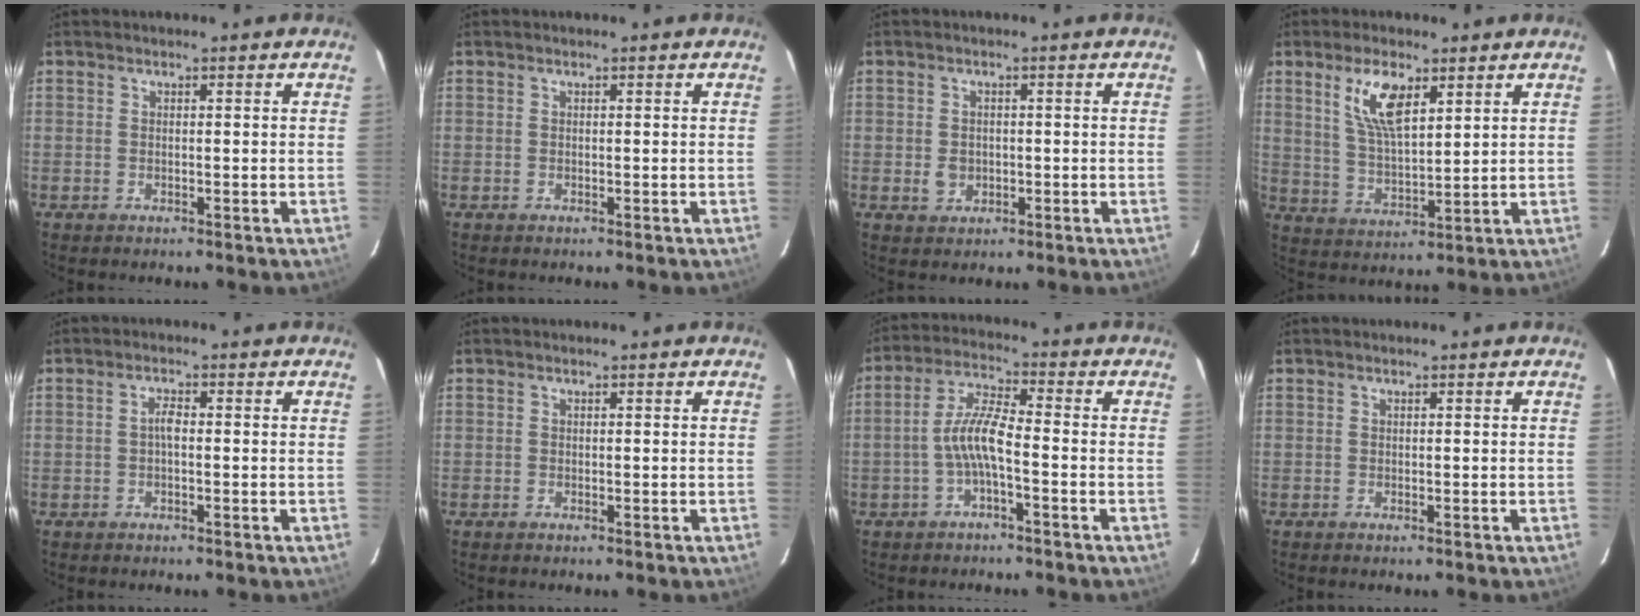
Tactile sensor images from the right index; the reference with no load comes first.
{"total": 0.0}
{"total": 2.9, "force": [-0.6, 2.6, 1.1], "torque": [-0.020, 0.001, -0.004]}
{"total": 8.9, "force": [4.5, 3.5, 6.9], "torque": [-0.132, 0.005, 0.094]}
{"total": 1.7, "force": [-0.3, 0.7, 1.6], "torque": [-0.031, 0.008, -0.008]}
{"total": 0.0}
{"total": 6.1, "force": [-2.2, 1.0, 5.6], "torque": [-0.123, 0.014, -0.041]}
{"total": 0.0}